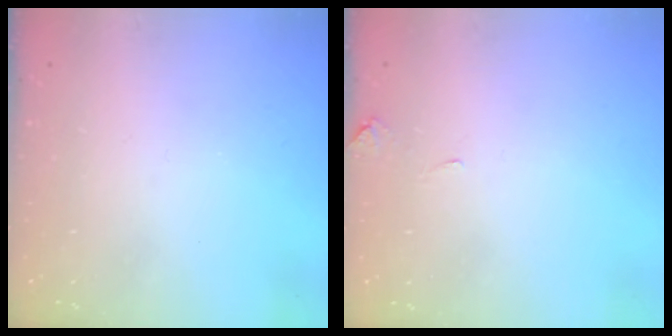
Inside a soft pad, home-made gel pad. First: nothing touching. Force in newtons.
{"total": 1.1, "press": 1.0, "slide": 0.3}